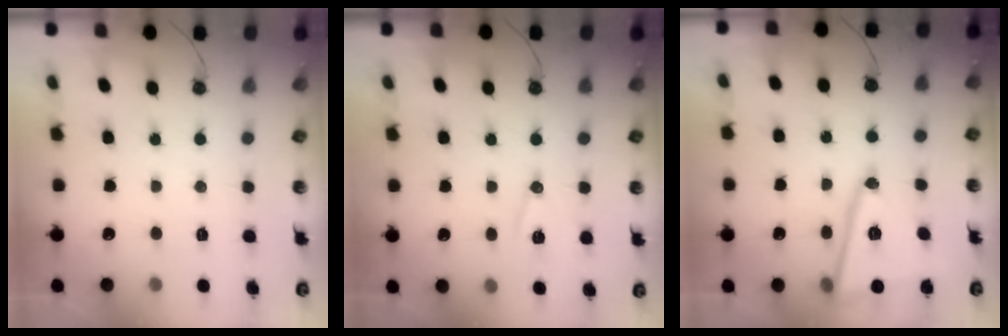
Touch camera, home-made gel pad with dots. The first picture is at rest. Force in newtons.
{"total": 8.4, "press": 7.8, "slide": 3.0}
{"total": 14.3, "press": 14.1, "slide": 2.4}